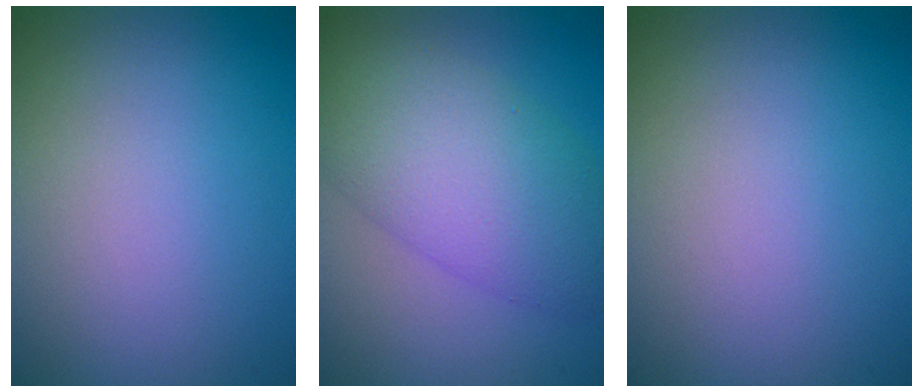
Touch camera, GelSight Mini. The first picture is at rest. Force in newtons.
{"total": 7.6, "press": 7.6, "slide": 0.1}
{"total": 0.0}